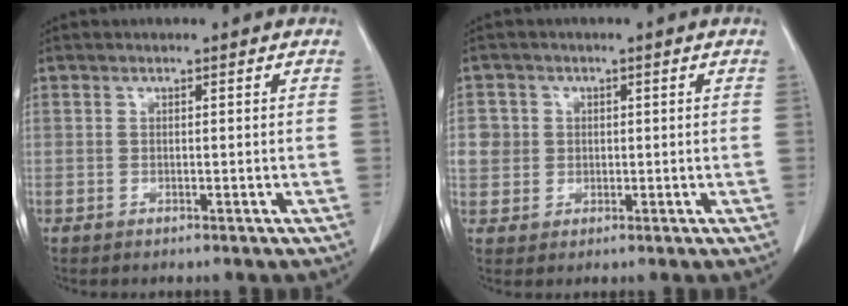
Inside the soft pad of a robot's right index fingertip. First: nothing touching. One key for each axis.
{"total": 4.1, "fx": 0.6, "fy": 4.1, "fz": 0.5, "tx": -0.002, "ty": 0.009, "tz": 0.016}